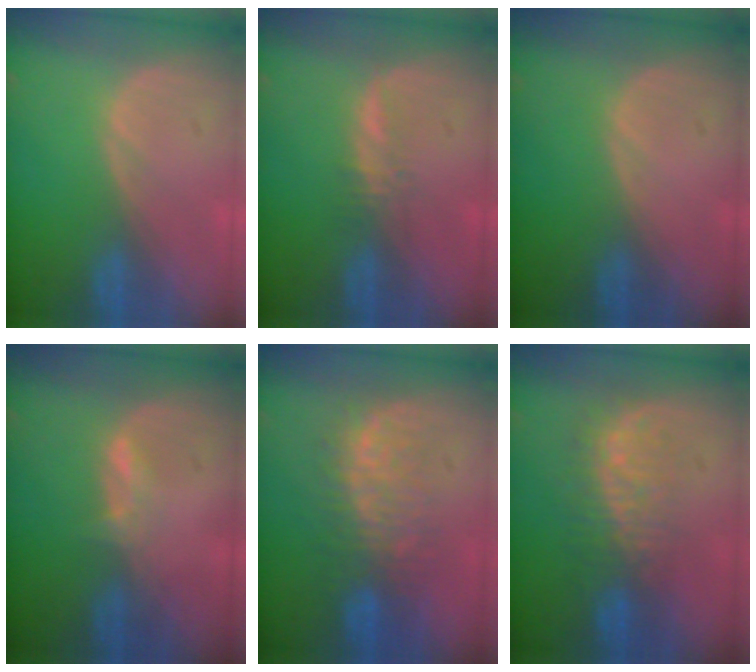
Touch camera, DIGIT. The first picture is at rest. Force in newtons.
{"total": 1.6, "press": 1.5, "slide": 0.5}
{"total": 0.0}
{"total": 1.7, "press": 1.7, "slide": 0.6}
{"total": 7.7, "press": 7.7, "slide": 1.2}
{"total": 7.6, "press": 7.3, "slide": 2.3}